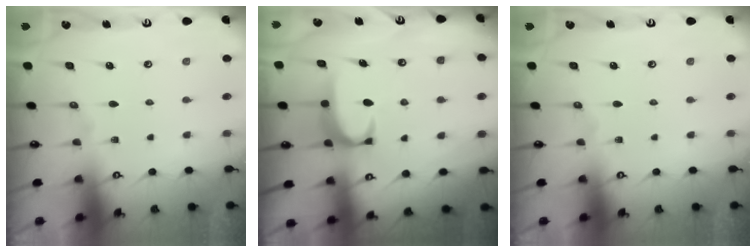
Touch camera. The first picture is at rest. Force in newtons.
{"total": 1.8, "press": 1.7, "slide": 0.5}
{"total": 0.0}